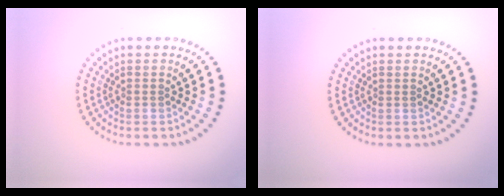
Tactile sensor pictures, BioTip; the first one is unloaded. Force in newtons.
{"total": 0.0}